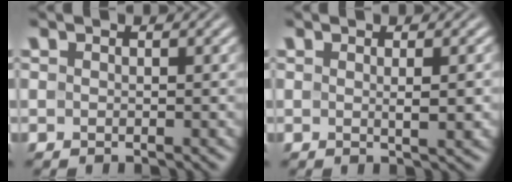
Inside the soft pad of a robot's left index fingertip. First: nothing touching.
{"total": 2.1, "force": [0.3, 0.4, 2.1], "torque": [-0.027, 0.002, 0.003]}